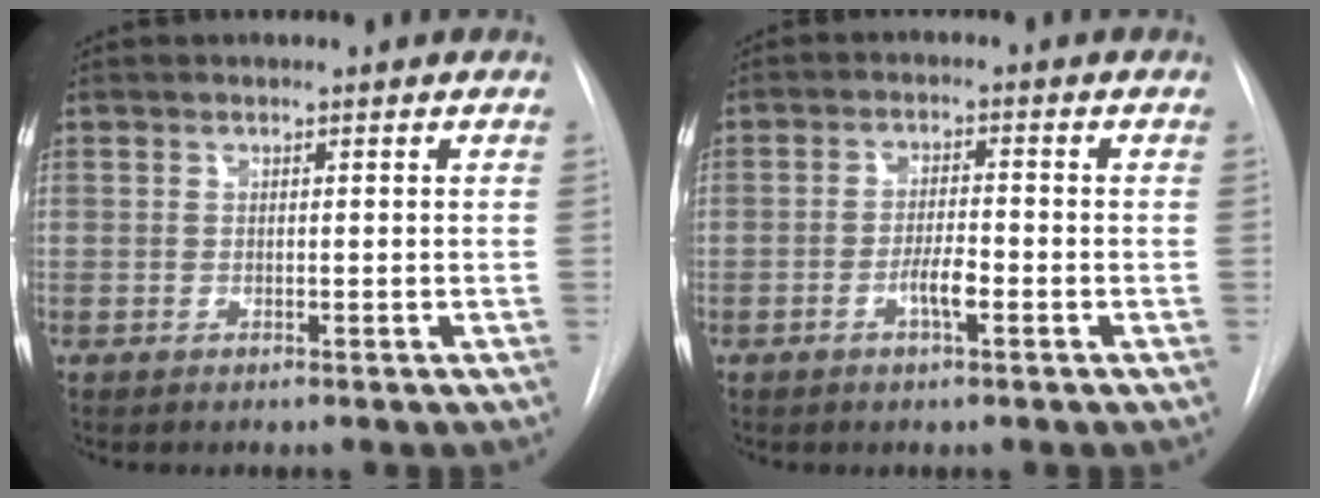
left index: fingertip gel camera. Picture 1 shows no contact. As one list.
[{"total": 3.5, "force": [-1.6, 0.7, 3.1], "torque": [-0.056, 0.001, -0.031]}]